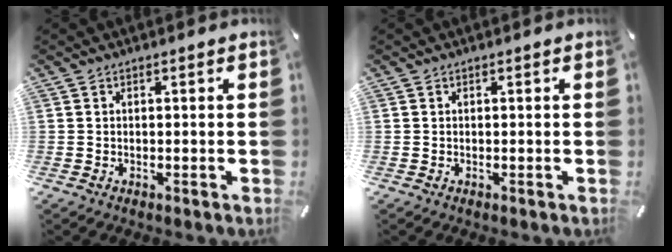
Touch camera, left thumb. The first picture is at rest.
{"total": 0.0}